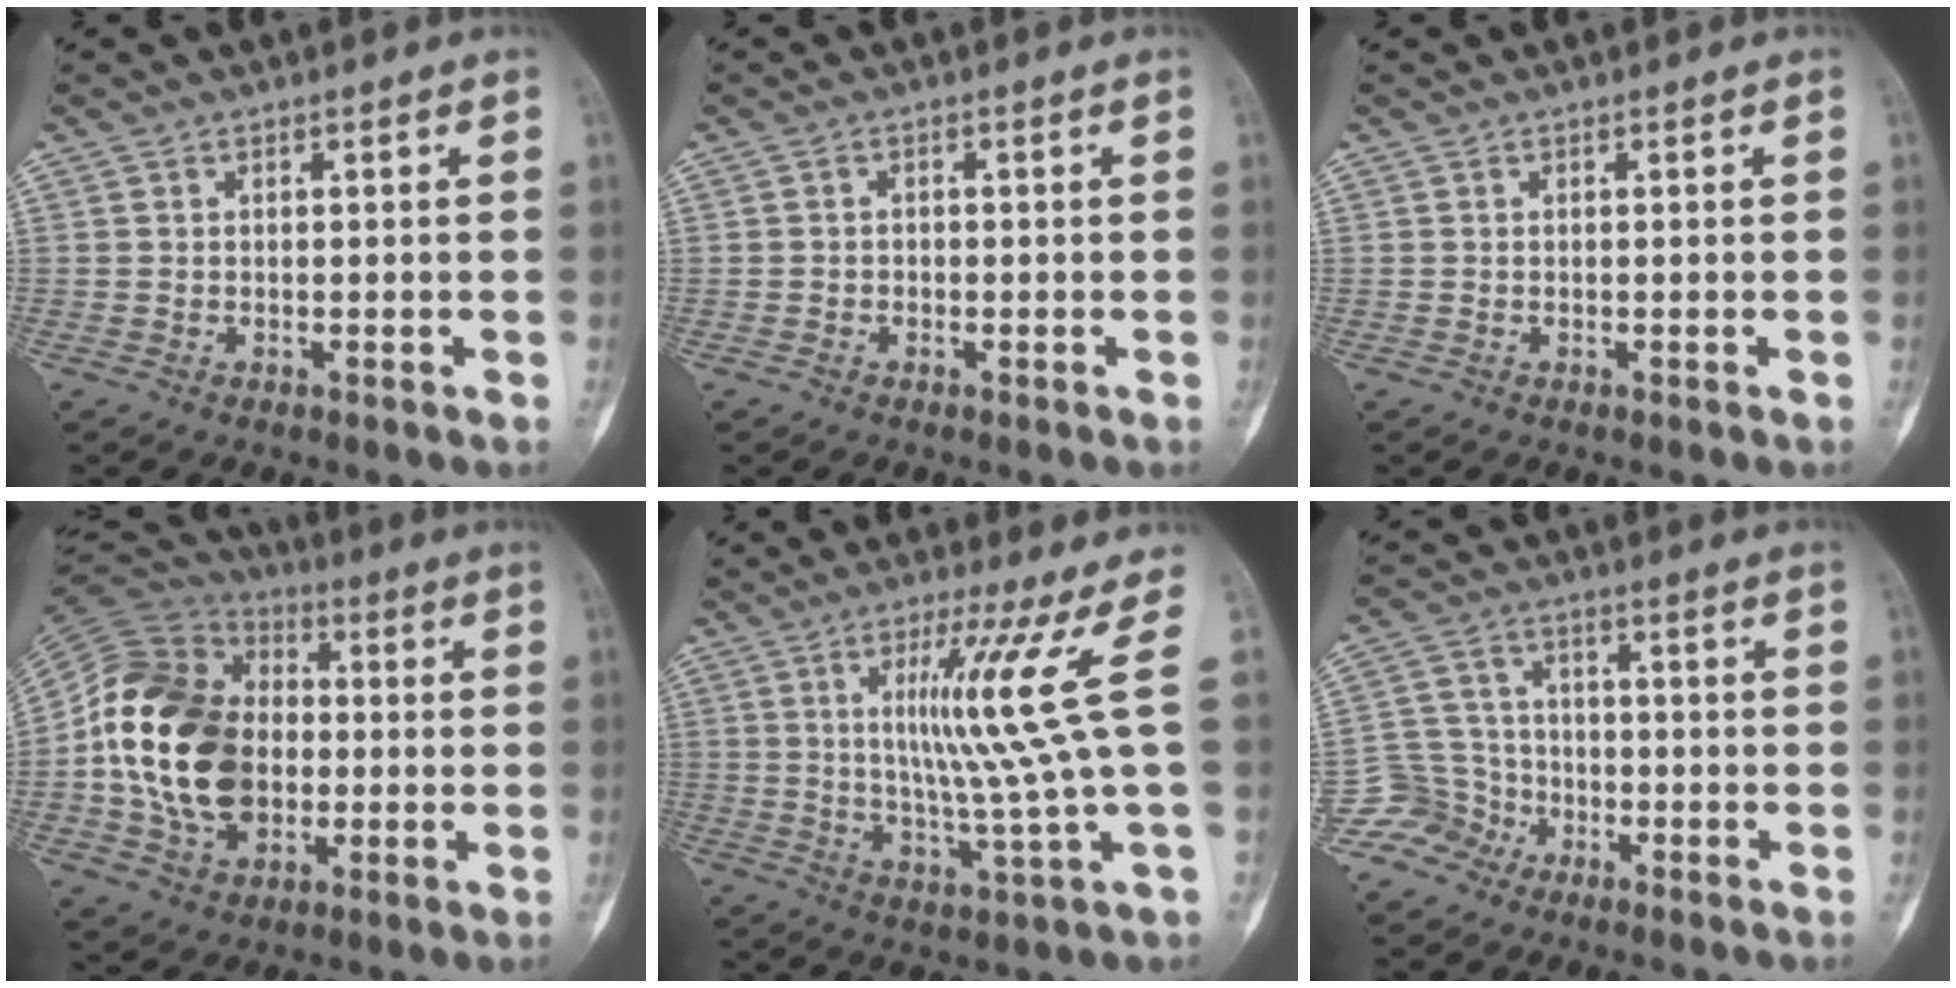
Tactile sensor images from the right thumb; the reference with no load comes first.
{"total": 1.1, "force": [-0.5, 1.0, 0.2], "torque": [0.008, 0.006, -0.015]}
{"total": 0.0}
{"total": 22.9, "force": [-1.4, 16.5, 15.9], "torque": [-0.283, 0.018, -0.024]}
{"total": 11.6, "force": [3.1, -2.4, 10.9], "torque": [-0.205, -0.036, 0.065]}
{"total": 6.9, "force": [-4.3, 5.5, -0.4], "torque": [0.044, 0.048, -0.092]}